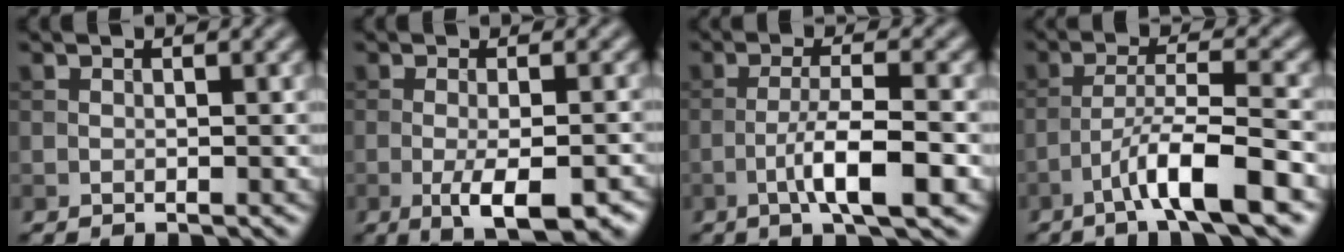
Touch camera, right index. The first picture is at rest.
{"total": 5.8, "force": [-2.4, 1.6, 5.1], "torque": [-0.085, -0.006, -0.033]}
{"total": 5.7, "force": [-2.2, 1.1, 5.1], "torque": [-0.089, 0.006, -0.039]}
{"total": 6.7, "force": [-3.9, 0.8, 5.3], "torque": [-0.088, 0.011, -0.070]}